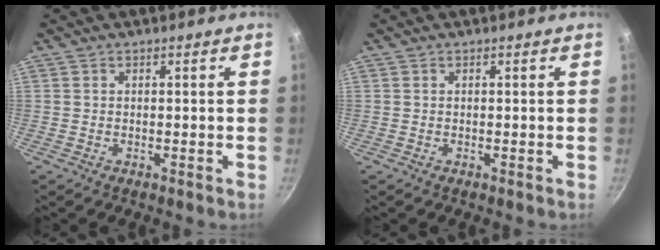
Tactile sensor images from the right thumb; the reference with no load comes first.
{"total": 0.0}